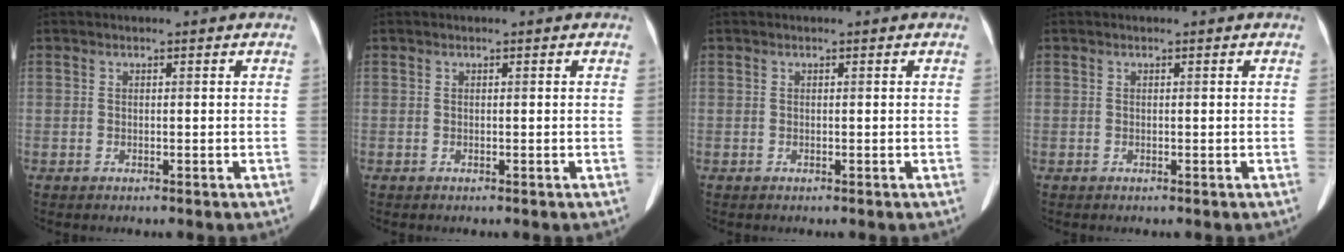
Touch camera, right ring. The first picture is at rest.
{"total": 0.0}
{"total": 0.0}
{"total": 0.0}